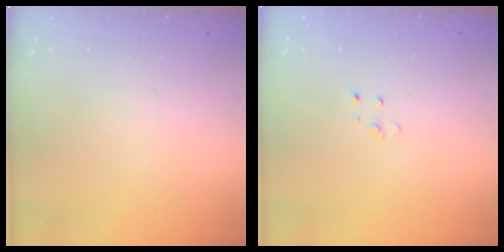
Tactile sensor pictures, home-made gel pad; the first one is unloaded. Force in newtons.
{"total": 2.6, "press": 2.6, "slide": 0.2}